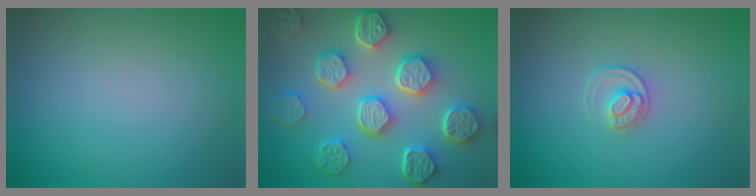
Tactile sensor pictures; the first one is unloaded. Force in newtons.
{"total": 8.4, "press": 6.5, "slide": 5.3}
{"total": 2.1, "press": 2.1, "slide": 0.2}